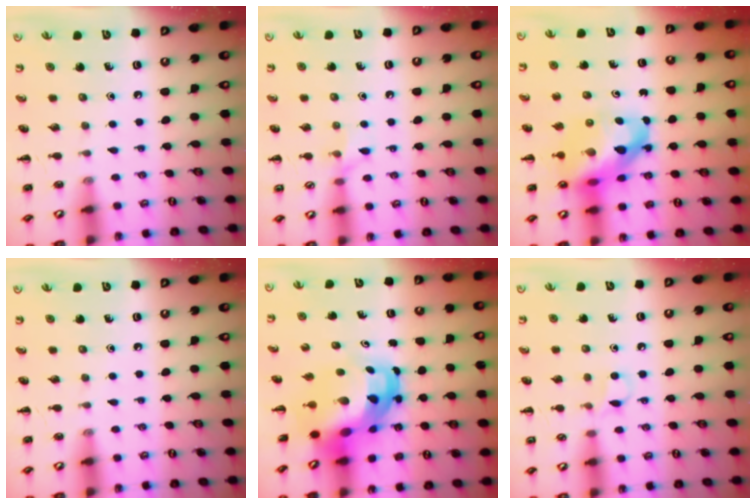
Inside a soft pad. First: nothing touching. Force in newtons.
{"total": 5.3, "press": 5.2, "slide": 1.2}
{"total": 15.9, "press": 15.3, "slide": 4.2}
{"total": 0.0}
{"total": 8.8, "press": 8.5, "slide": 2.3}
{"total": 3.6, "press": 3.5, "slide": 1.1}